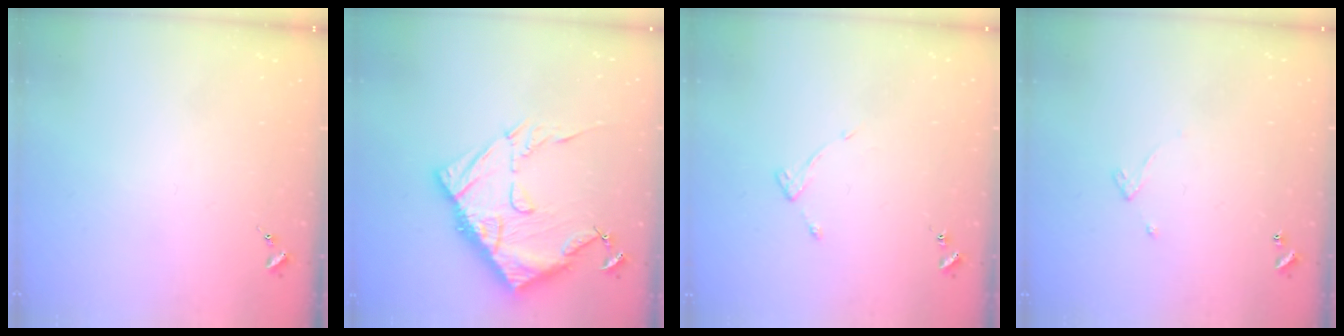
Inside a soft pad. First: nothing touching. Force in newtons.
{"total": 18.0, "press": 17.9, "slide": 1.9}
{"total": 4.1, "press": 4.1, "slide": 0.5}
{"total": 3.2, "press": 3.2, "slide": 0.4}